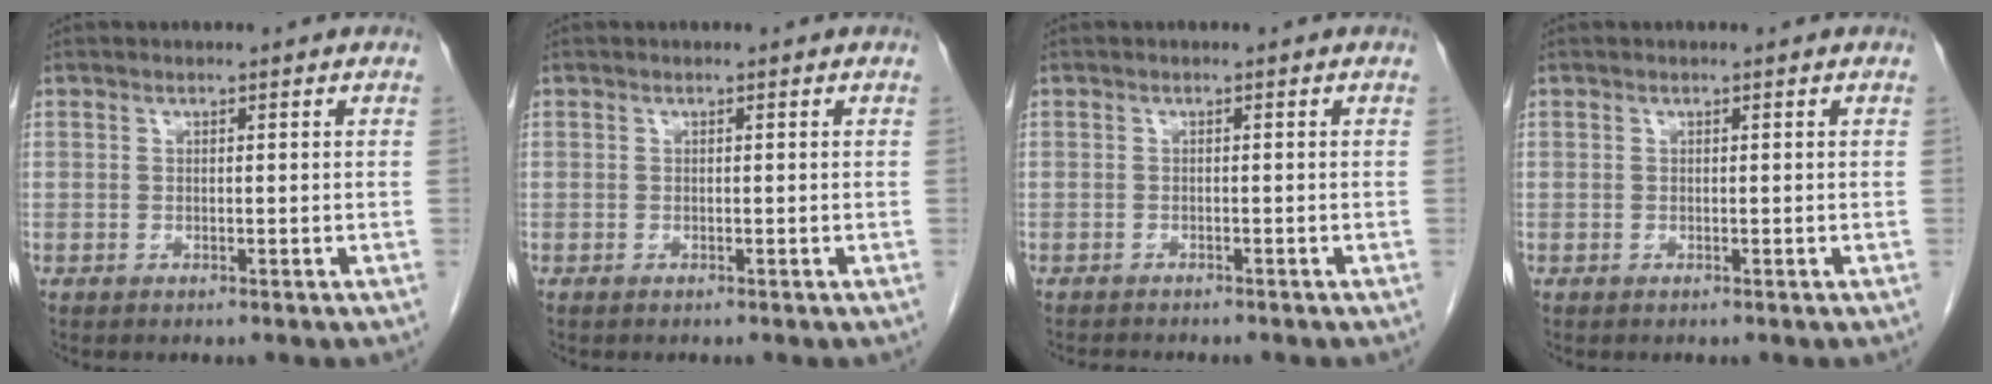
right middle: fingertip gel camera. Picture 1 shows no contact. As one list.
[{"total": 0.0}, {"total": 3.2, "force": [-2.9, 0.6, 1.2], "torque": [-0.018, -0.005, -0.037]}, {"total": 0.0}]